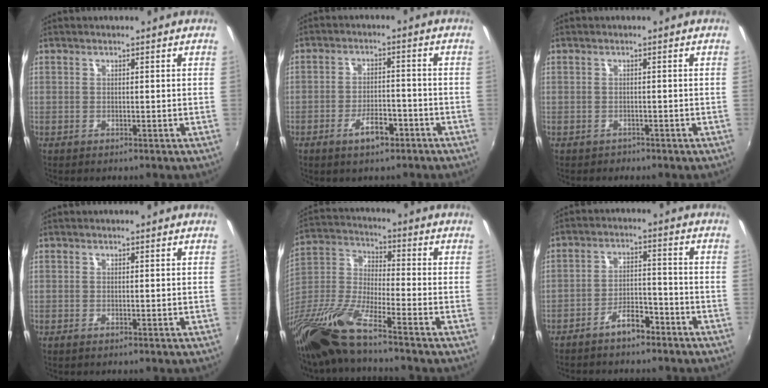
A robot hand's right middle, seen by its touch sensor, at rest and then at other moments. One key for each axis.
{"total": 5.6, "fx": -3.5, "fy": 2.5, "fz": 3.6, "tx": -0.069, "ty": 0.003, "tz": -0.049}
{"total": 1.1, "fx": -0.8, "fy": 0.8, "fz": 0.0, "tx": -0.004, "ty": 0.000, "tz": -0.009}
{"total": 0.0}
{"total": 15.6, "fx": -11.8, "fy": 1.1, "fz": 10.1, "tx": -0.208, "ty": -0.032, "tz": -0.241}
{"total": 6.0, "fx": -4.8, "fy": 2.3, "fz": 2.9, "tx": -0.065, "ty": 0.019, "tz": -0.074}